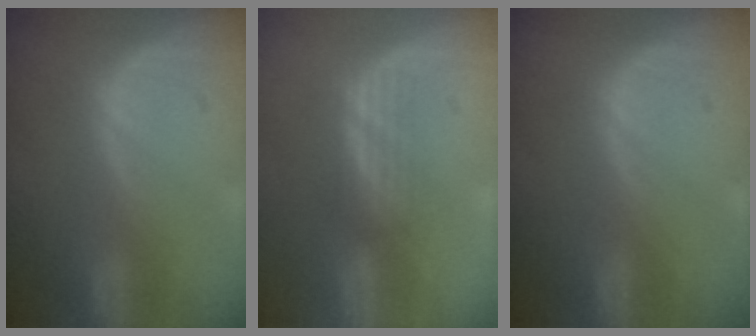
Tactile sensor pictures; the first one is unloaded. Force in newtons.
{"total": 3.0, "press": 2.6, "slide": 1.5}
{"total": 0.0}